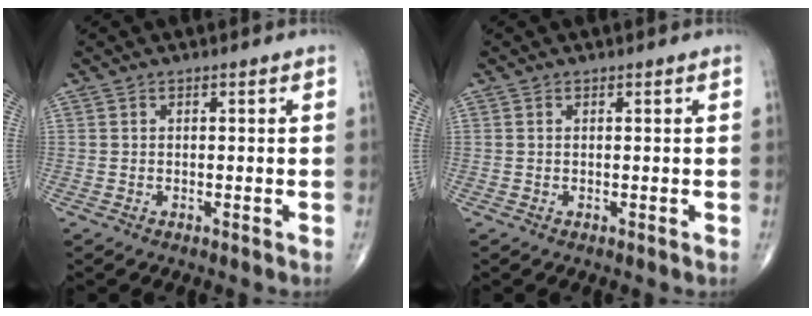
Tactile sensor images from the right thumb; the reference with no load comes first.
{"total": 0.0}